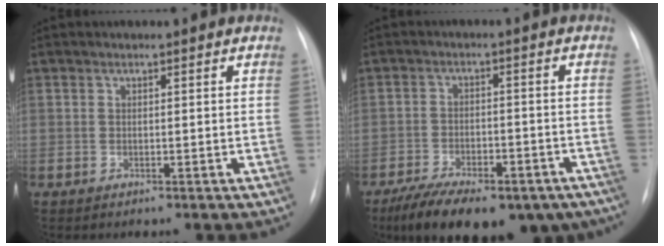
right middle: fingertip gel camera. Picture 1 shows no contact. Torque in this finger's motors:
{"motor_torque": [1.09, -1.05, 0.32, 0.13]}